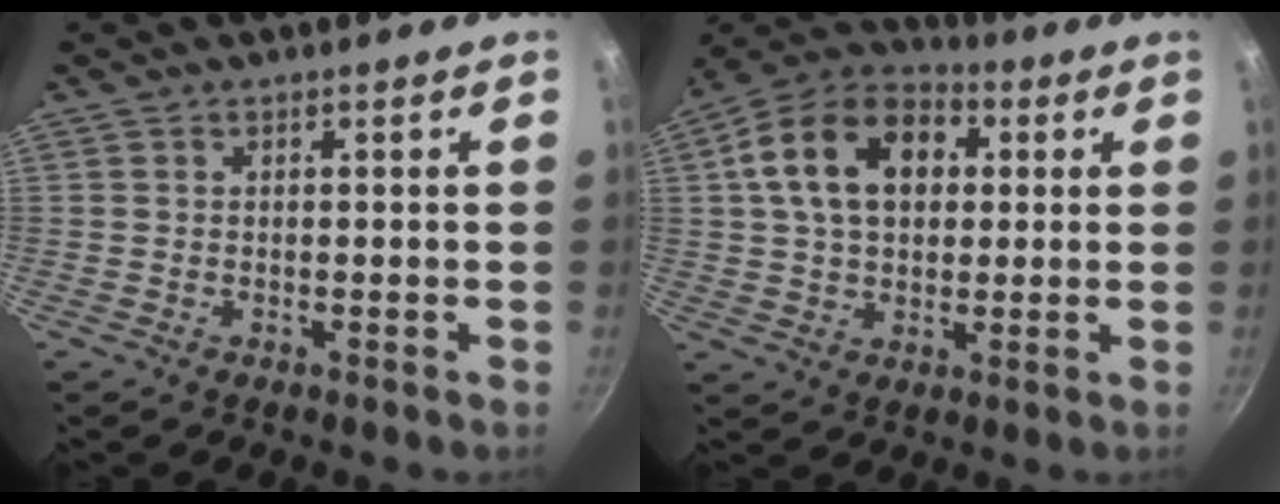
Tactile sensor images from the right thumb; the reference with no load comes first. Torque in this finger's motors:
{"motor_torque": [-0.71, 1.51, 0.57, -0.34, 0.22]}